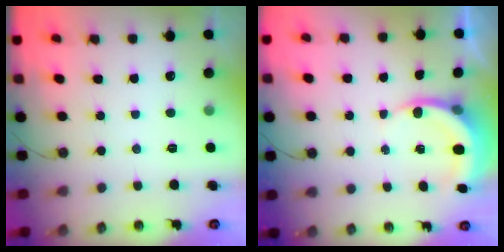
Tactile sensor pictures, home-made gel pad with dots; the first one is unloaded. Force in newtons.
{"total": 4.9, "press": 4.9, "slide": 0.7}